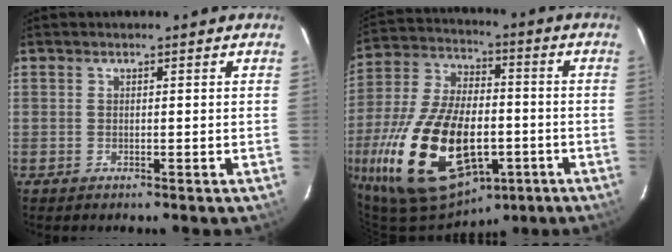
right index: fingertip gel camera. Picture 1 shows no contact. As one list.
[{"total": 24.5, "force": [-9.5, 12.7, 18.7], "torque": [-0.391, -0.022, -0.149]}]